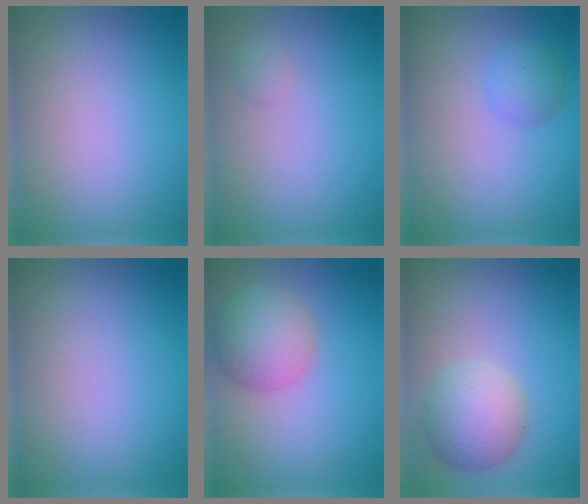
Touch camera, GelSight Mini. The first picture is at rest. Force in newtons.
{"total": 0.6, "press": 0.6, "slide": 0.0}
{"total": 1.8, "press": 1.8, "slide": 0.1}
{"total": 0.0}
{"total": 4.8, "press": 4.8, "slide": 0.1}
{"total": 5.2, "press": 5.2, "slide": 0.3}